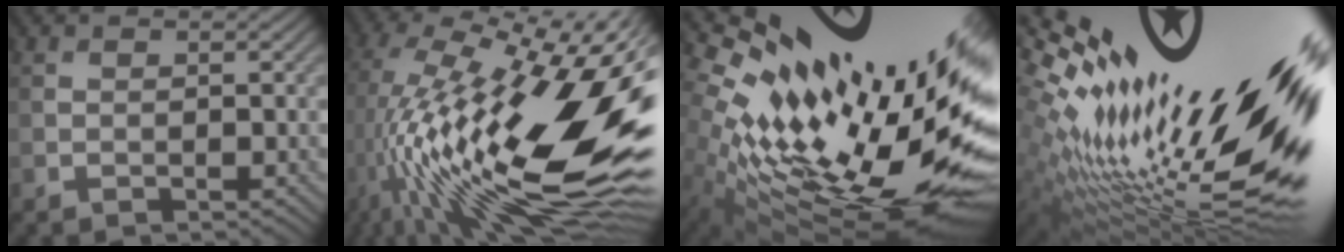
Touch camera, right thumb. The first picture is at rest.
{"total": 20.1, "force": [0.3, 6.0, 19.1], "torque": [-0.335, -0.008, -0.011]}
{"total": 19.4, "force": [3.1, 8.1, 17.3], "torque": [-0.301, -0.043, 0.063]}
{"total": 20.9, "force": [6.6, 7.8, 18.2], "torque": [-0.295, -0.016, 0.130]}